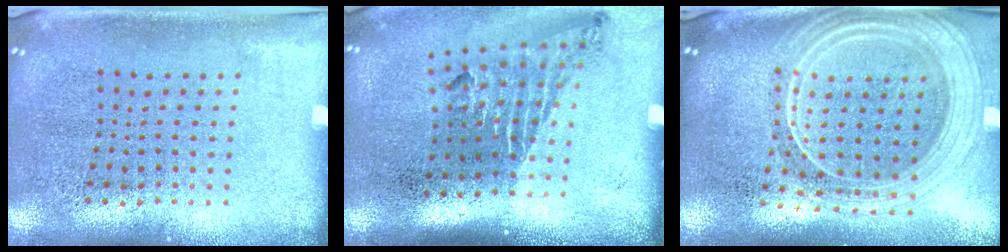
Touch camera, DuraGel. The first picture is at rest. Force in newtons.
{"total": 1.7, "press": 1.1, "slide": 1.3}
{"total": 2.5, "press": 2.1, "slide": 1.3}